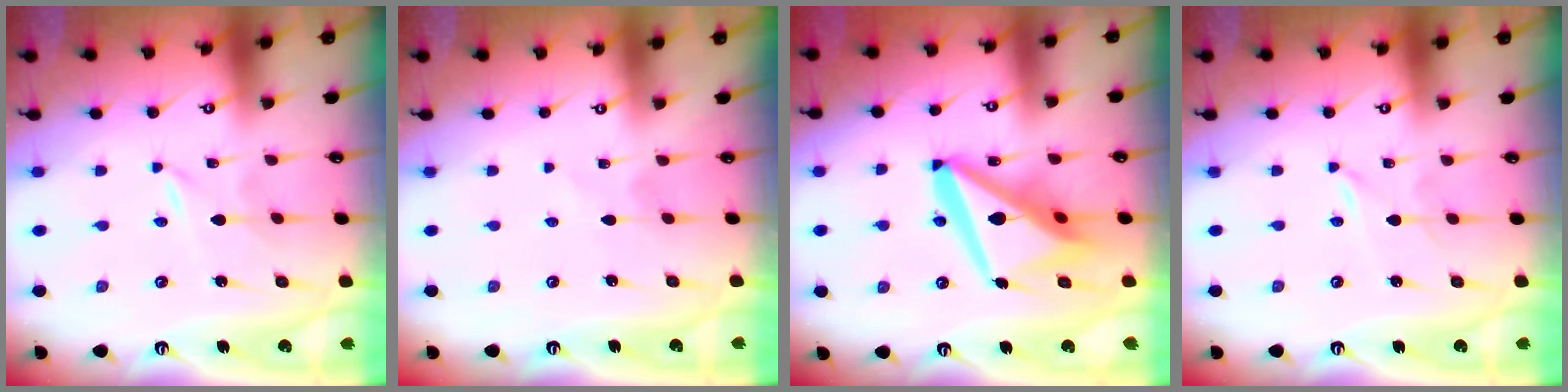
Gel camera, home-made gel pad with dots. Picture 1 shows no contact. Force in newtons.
{"total": 1.2, "press": 1.1, "slide": 0.2}
{"total": 17.2, "press": 17.1, "slide": 2.1}
{"total": 0.0}